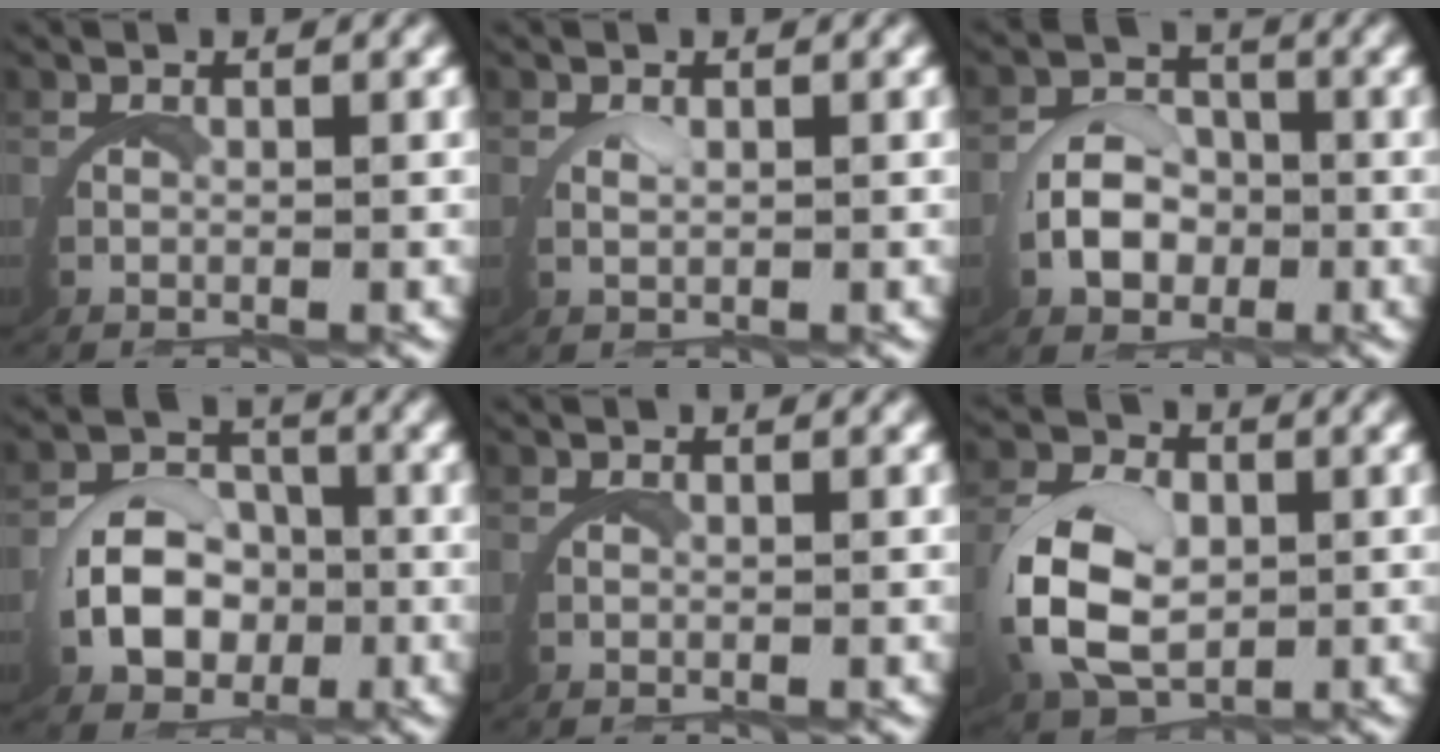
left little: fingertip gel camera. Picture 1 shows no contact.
{"total": 1.0, "force": [0.9, -0.3, 0.3], "torque": [-0.011, -0.003, 0.018]}
{"total": 3.7, "force": [-0.4, 3.0, 2.0], "torque": [-0.033, 0.000, -0.013]}
{"total": 5.2, "force": [-0.7, 4.2, 3.0], "torque": [-0.047, -0.005, -0.015]}
{"total": 0.0}
{"total": 6.9, "force": [0.2, 4.7, 5.0], "torque": [-0.128, -0.009, 0.011]}